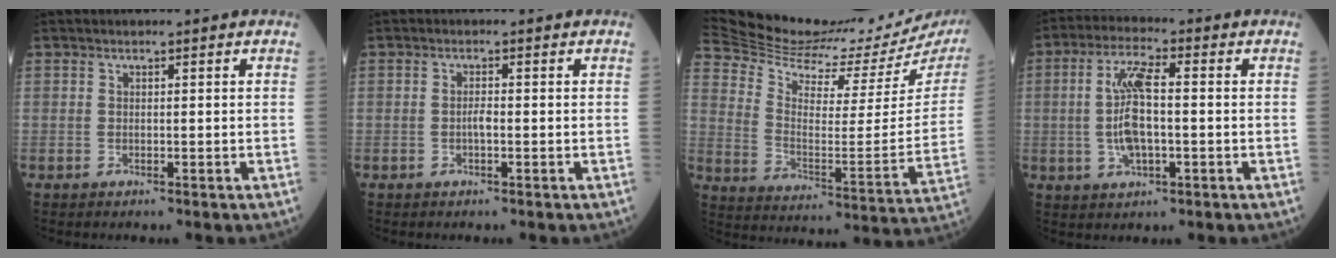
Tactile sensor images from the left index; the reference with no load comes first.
{"total": 1.1, "force": [-0.5, 0.2, 1.0], "torque": [-0.020, -0.001, -0.010]}
{"total": 28.3, "force": [25.8, 2.9, 11.1], "torque": [-0.197, -0.092, 0.357]}
{"total": 8.1, "force": [-0.5, 2.3, 7.7], "torque": [-0.166, 0.003, -0.011]}